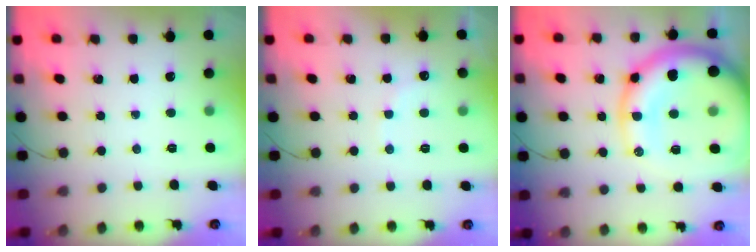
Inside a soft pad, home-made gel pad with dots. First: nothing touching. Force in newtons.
{"total": 6.3, "press": 6.2, "slide": 1.1}
{"total": 24.1, "press": 23.8, "slide": 3.9}